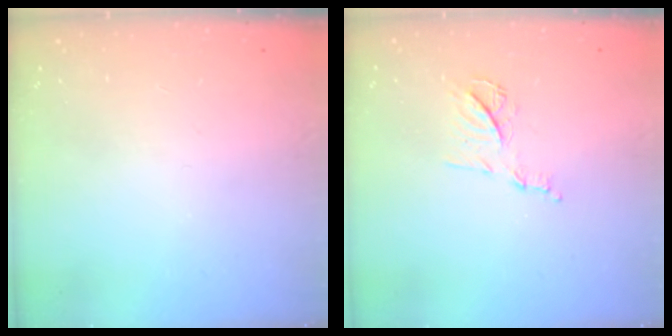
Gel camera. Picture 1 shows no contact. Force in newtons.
{"total": 9.1, "press": 9.1, "slide": 0.5}